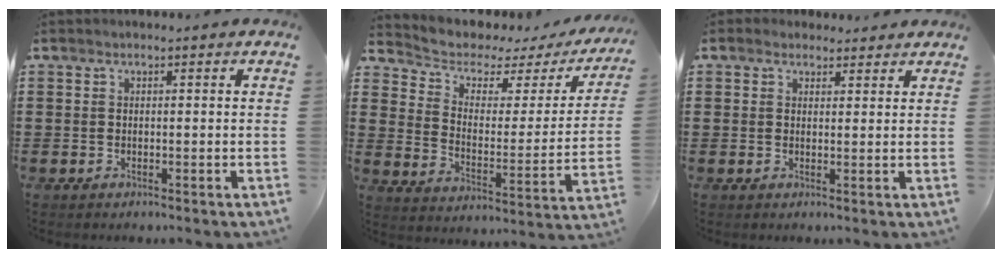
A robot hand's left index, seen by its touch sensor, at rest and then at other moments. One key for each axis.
{"total": 3.7, "fx": 2.9, "fy": 2.1, "fz": 1.0, "tx": -0.046, "ty": -0.020, "tz": 0.042}
{"total": 2.1, "fx": 1.9, "fy": 1.1, "fz": 0.2, "tx": -0.010, "ty": 0.006, "tz": 0.035}